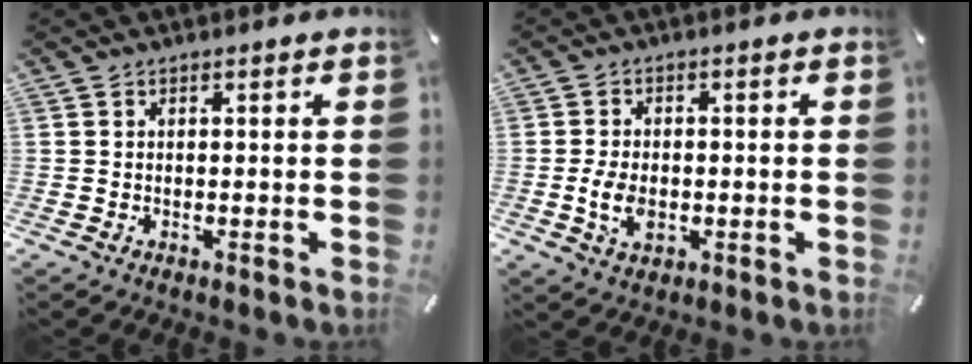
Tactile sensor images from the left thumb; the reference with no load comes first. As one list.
[{"total": 6.1, "force": [-1.4, 4.2, 4.3], "torque": [-0.106, -0.002, -0.030]}]